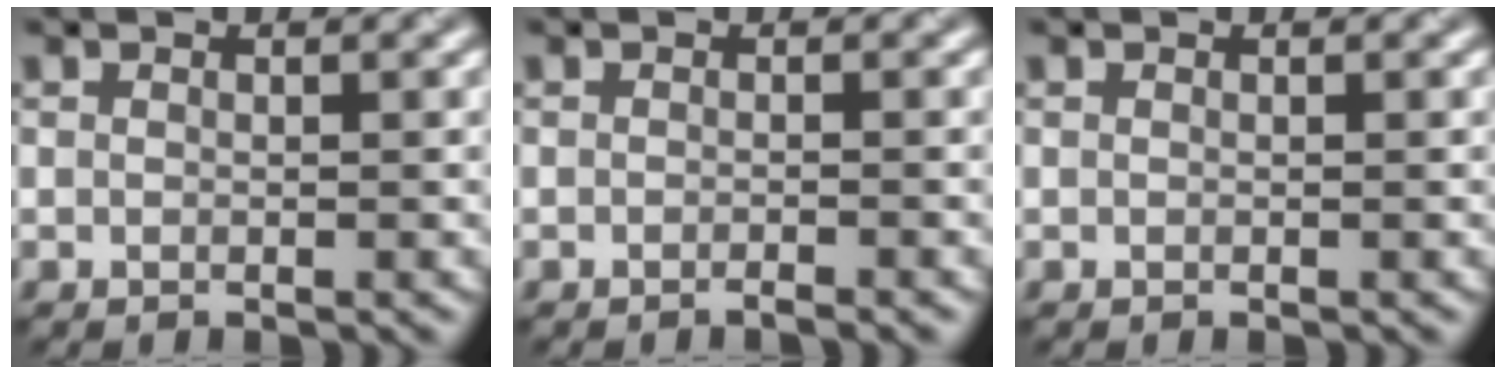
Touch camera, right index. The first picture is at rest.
{"total": 1.0, "force": [-0.7, 0.3, 0.7], "torque": [-0.005, -0.002, -0.011]}
{"total": 0.0}